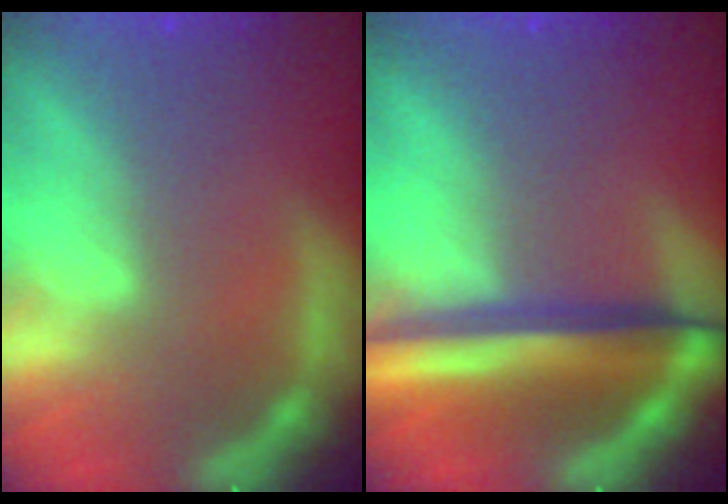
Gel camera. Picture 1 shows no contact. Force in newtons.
{"total": 8.1}